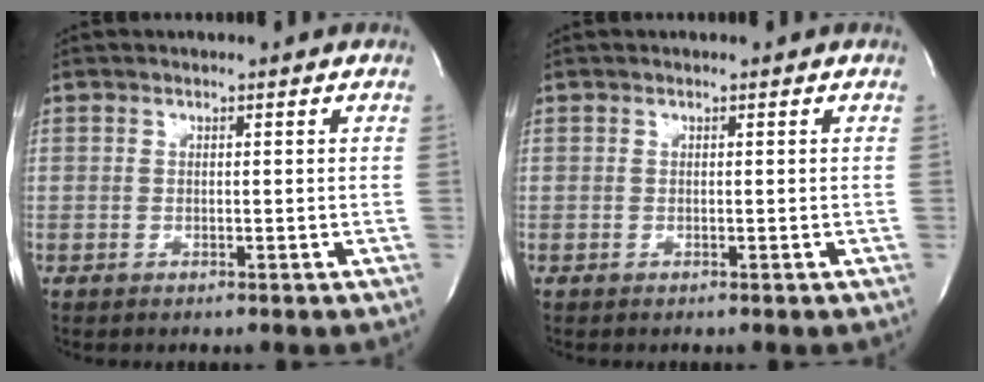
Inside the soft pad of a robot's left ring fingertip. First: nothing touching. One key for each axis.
{"total": 0.0}